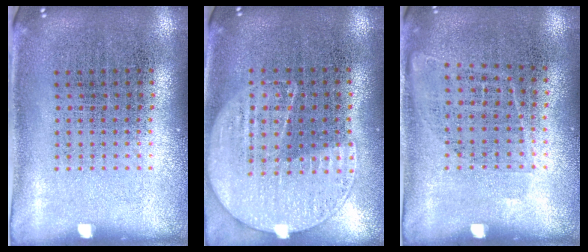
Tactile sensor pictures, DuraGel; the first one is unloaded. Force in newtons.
{"total": 1.1, "press": 1.0, "slide": 0.4}
{"total": 0.9, "press": 0.7, "slide": 0.6}